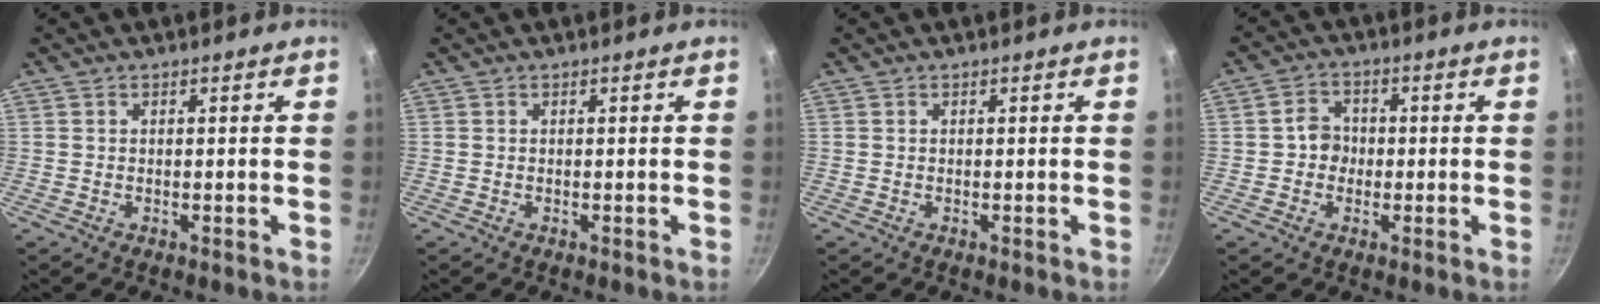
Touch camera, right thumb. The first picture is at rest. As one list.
[{"total": 0.0}, {"total": 0.0}, {"total": 4.5, "force": [-0.4, 4.1, 1.9], "torque": [-0.001, 0.013, -0.012]}]